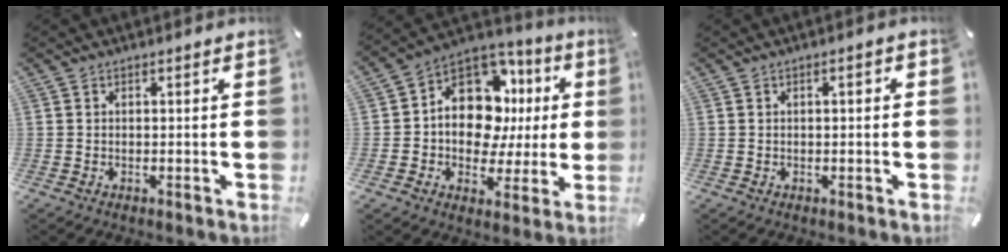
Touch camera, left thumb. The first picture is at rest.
{"total": 14.6, "force": [1.9, 11.3, 9.1], "torque": [-0.153, -0.021, 0.036]}
{"total": 1.4, "force": [-0.1, 0.5, 1.3], "torque": [-0.024, 0.004, -0.003]}